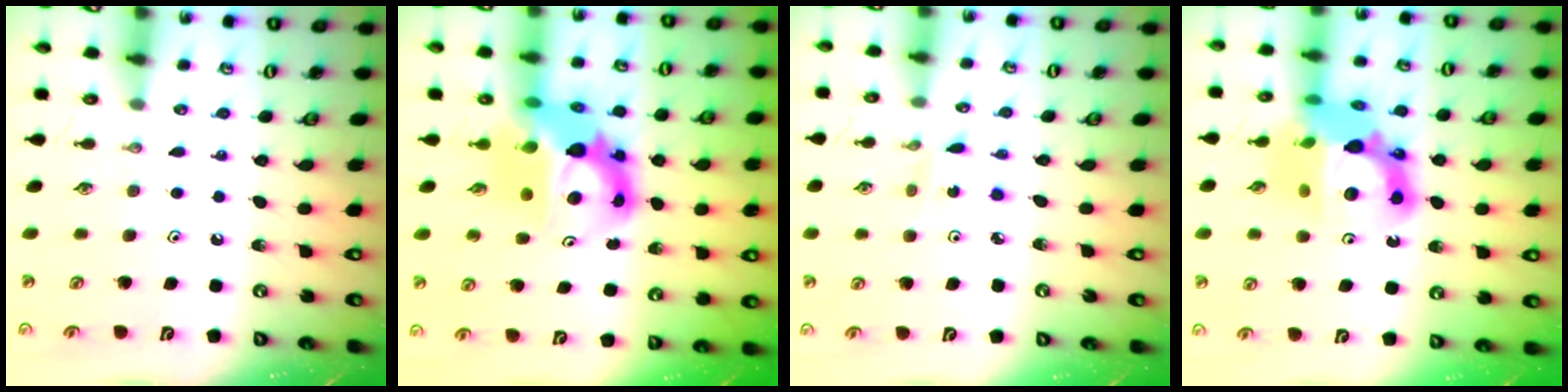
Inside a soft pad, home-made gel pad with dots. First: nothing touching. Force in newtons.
{"total": 11.9, "press": 11.9, "slide": 0.9}
{"total": 1.3, "press": 1.3, "slide": 0.2}
{"total": 16.5, "press": 16.4, "slide": 1.6}